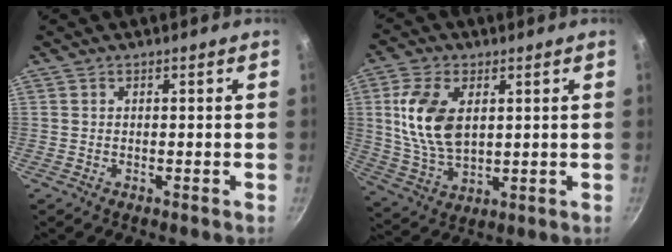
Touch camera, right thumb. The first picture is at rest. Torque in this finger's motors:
{"motor_torque": [0.21, 0.24, 1.33, 0.19, 0.34]}